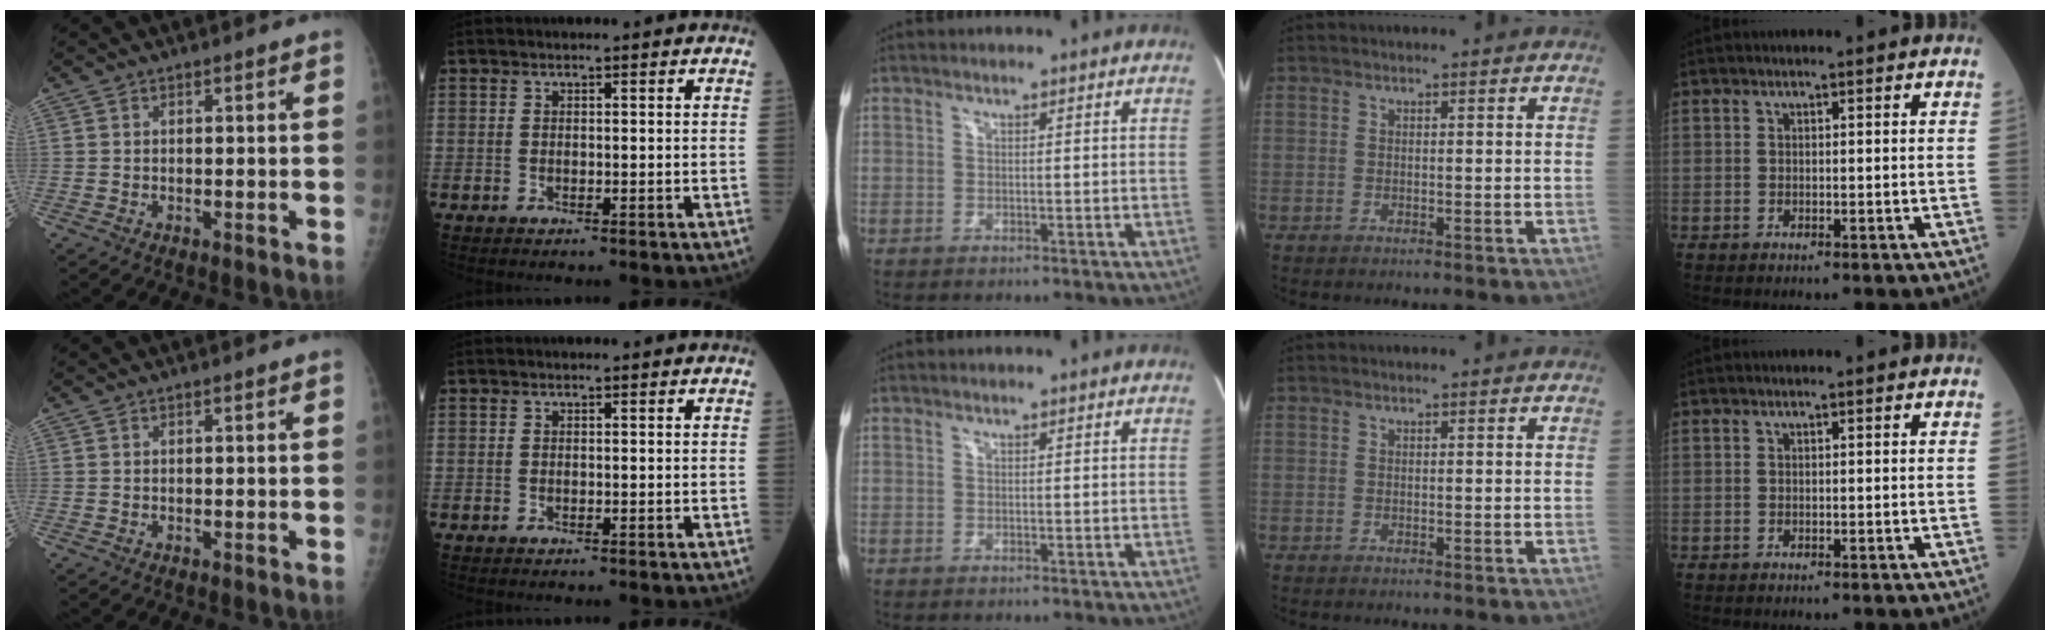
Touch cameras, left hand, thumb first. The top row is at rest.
{}